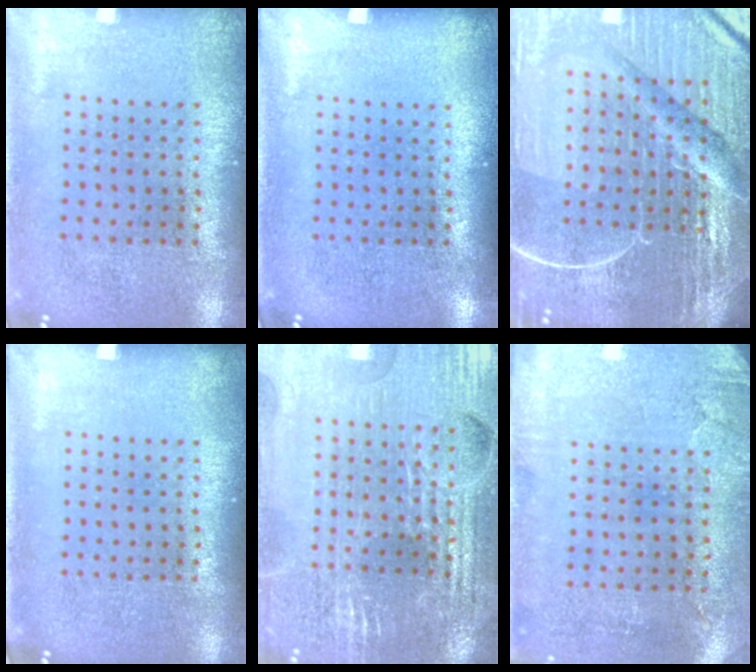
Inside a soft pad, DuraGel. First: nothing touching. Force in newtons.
{"total": 0.0}
{"total": 6.6, "press": 5.9, "slide": 3.0}
{"total": 0.0}
{"total": 3.7, "press": 3.6, "slide": 0.7}
{"total": 2.9, "press": 2.4, "slide": 1.7}